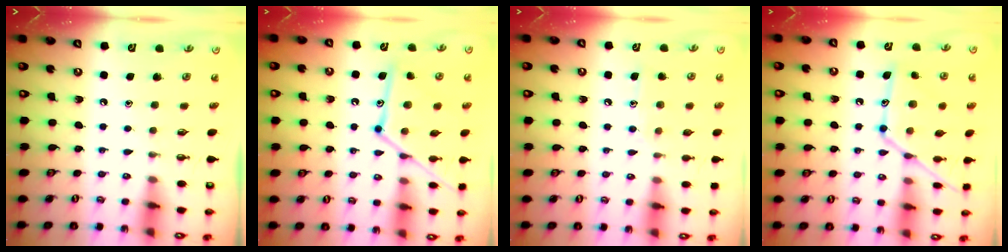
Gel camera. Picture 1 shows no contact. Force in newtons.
{"total": 14.5, "press": 14.4, "slide": 1.0}
{"total": 7.9, "press": 7.9, "slide": 0.4}
{"total": 14.6, "press": 14.6, "slide": 0.8}